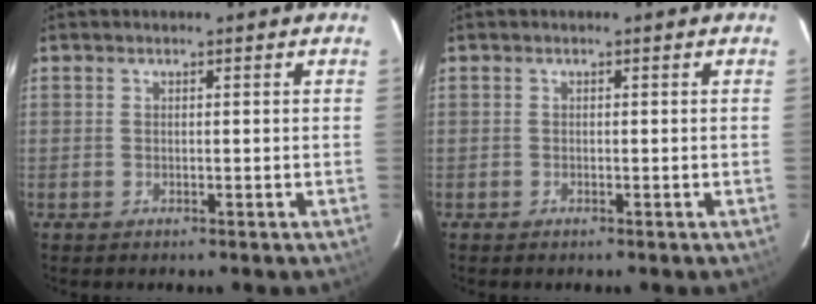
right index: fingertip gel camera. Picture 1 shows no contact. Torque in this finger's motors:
{"motor_torque": [-0.03, -0.01, 0.01, 0.00]}